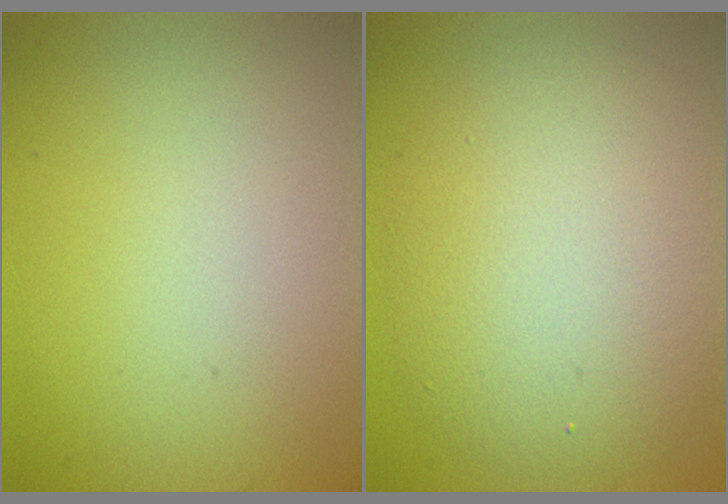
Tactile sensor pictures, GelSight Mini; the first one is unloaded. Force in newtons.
{"total": 7.3, "press": 7.2, "slide": 0.8}